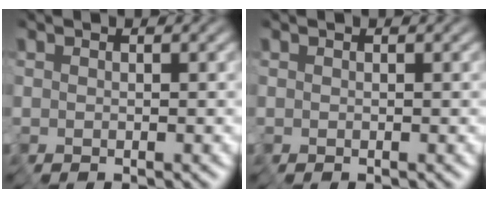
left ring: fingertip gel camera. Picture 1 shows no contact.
{"total": 0.0}